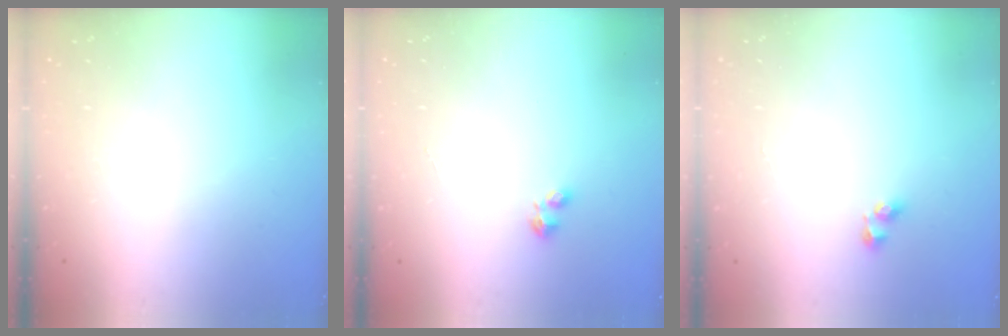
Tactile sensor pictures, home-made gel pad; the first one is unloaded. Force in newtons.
{"total": 1.5, "press": 1.5, "slide": 0.3}
{"total": 3.5, "press": 3.4, "slide": 0.9}